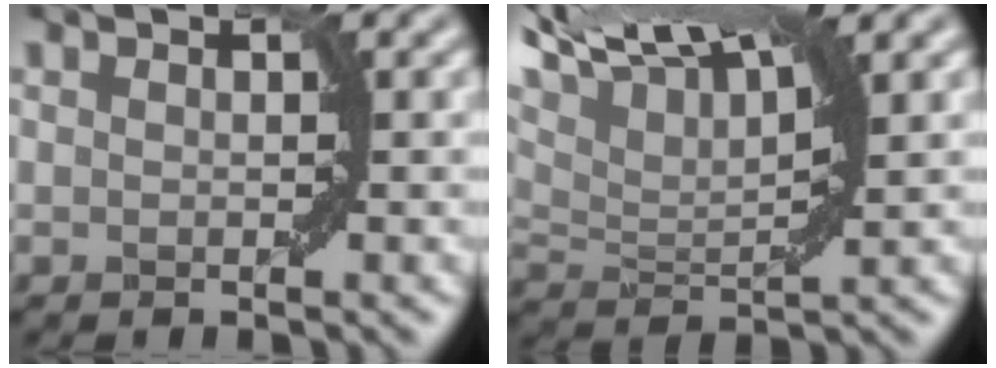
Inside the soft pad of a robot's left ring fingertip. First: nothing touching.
{"total": 9.6, "force": [5.5, 3.5, 7.0], "torque": [-0.122, 0.034, 0.092]}